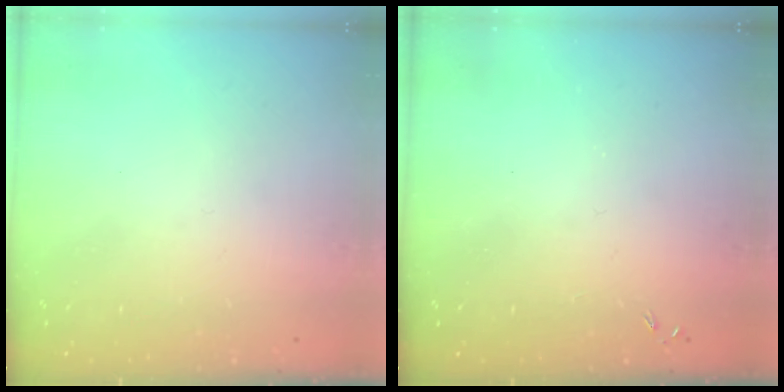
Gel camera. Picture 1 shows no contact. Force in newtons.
{"total": 0.0}